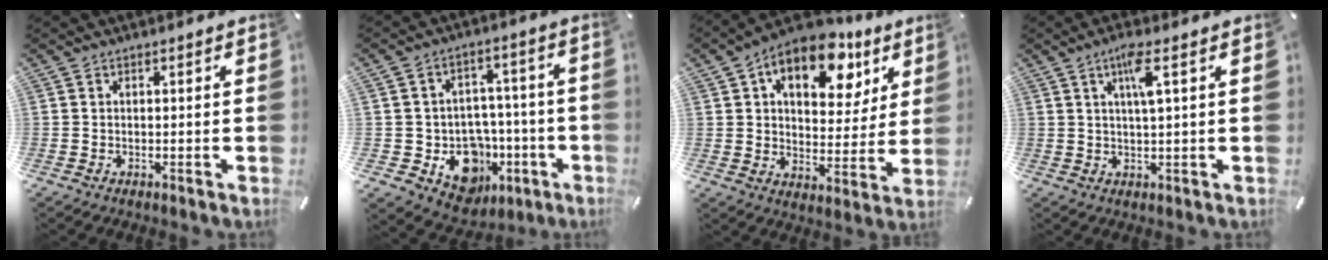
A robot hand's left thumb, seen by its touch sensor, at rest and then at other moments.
{"total": 12.5, "force": [-3.9, 10.8, 4.9], "torque": [-0.045, 0.018, -0.046]}
{"total": 15.0, "force": [8.2, 8.8, 9.0], "torque": [-0.116, -0.044, 0.134]}
{"total": 5.8, "force": [2.1, 0.7, 5.3], "torque": [-0.109, 0.002, 0.032]}